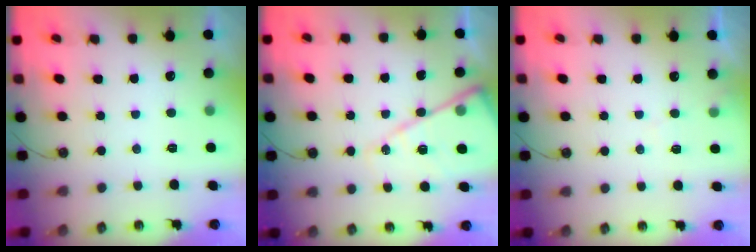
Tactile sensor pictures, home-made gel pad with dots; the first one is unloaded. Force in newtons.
{"total": 15.0, "press": 15.0, "slide": 1.5}
{"total": 5.0, "press": 4.9, "slide": 0.7}